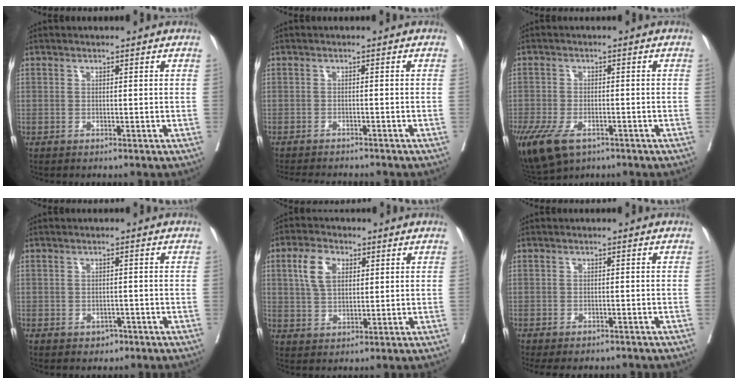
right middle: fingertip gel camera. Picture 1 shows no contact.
{"total": 7.8, "force": [-7.2, 1.2, 2.7], "torque": [-0.031, -0.004, -0.095]}
{"total": 11.6, "force": [-6.9, 5.7, 7.3], "torque": [-0.163, -0.017, -0.108]}
{"total": 1.8, "force": [-0.9, 1.4, 0.8], "torque": [-0.008, 0.003, -0.005]}
{"total": 6.4, "force": [2.2, 3.7, 4.7], "torque": [-0.101, 0.010, 0.045]}
{"total": 5.0, "force": [-4.3, 1.6, 1.9], "torque": [-0.016, 0.002, -0.054]}